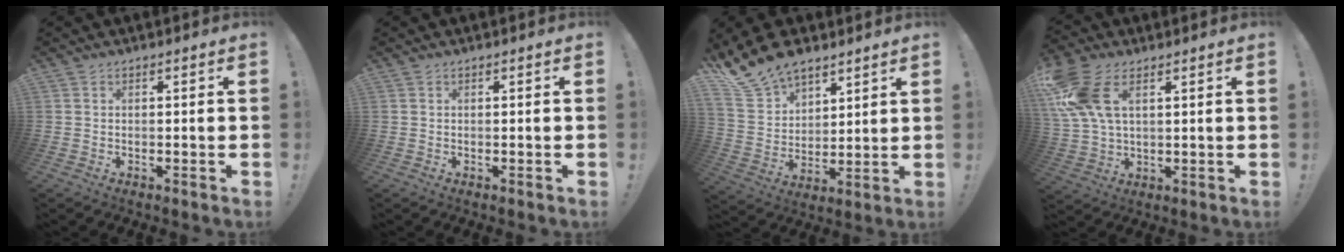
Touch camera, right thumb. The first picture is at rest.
{"total": 0.0}
{"total": 15.1, "force": [12.4, 7.6, 4.3], "torque": [-0.092, -0.089, 0.235]}
{"total": 14.0, "force": [5.7, 8.0, 9.9], "torque": [-0.200, -0.014, 0.109]}